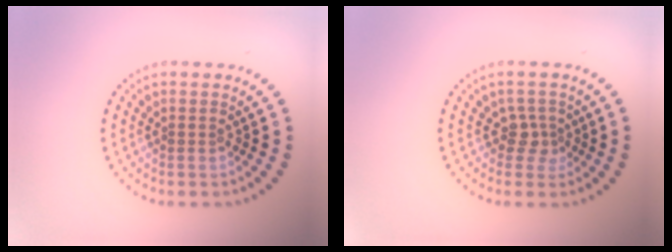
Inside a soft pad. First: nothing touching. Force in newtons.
{"total": 1.8, "press": 1.3, "slide": 1.2}